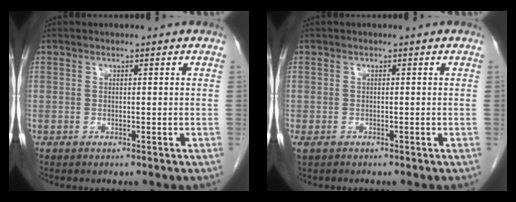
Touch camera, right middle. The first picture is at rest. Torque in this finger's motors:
{"motor_torque": [0.47, -0.27, 0.13, 0.03]}